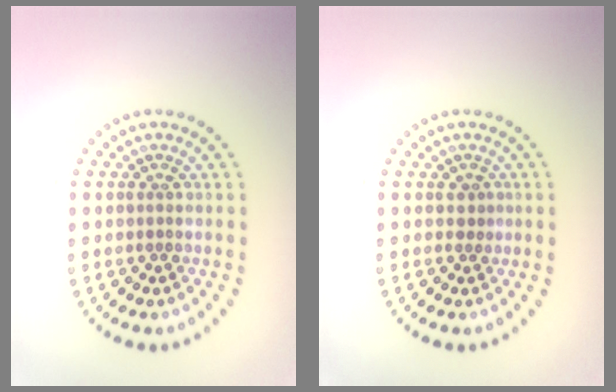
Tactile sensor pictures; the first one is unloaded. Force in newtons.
{"total": 0.8, "press": 0.7, "slide": 0.4}